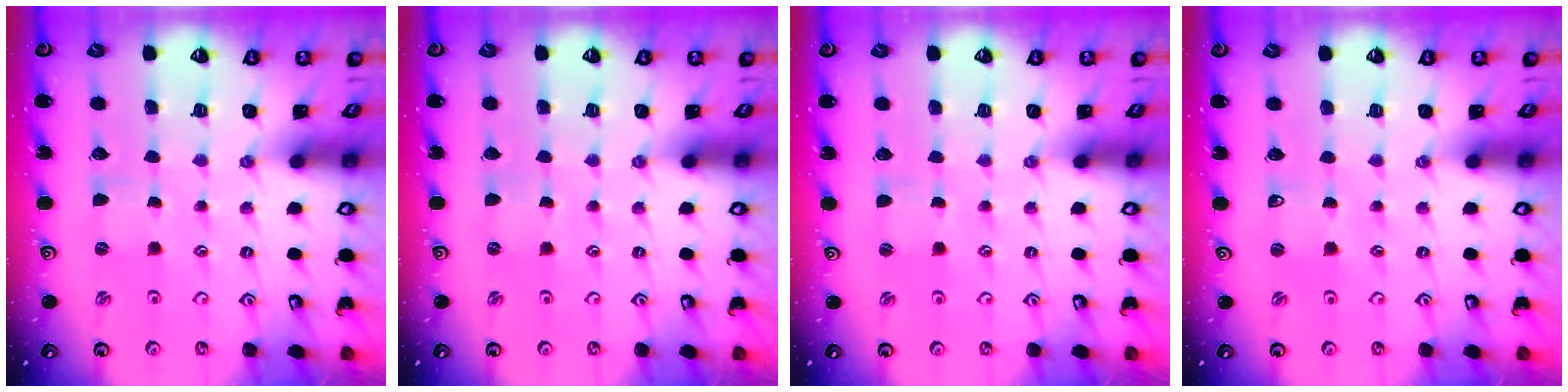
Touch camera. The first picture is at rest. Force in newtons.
{"total": 0.0}
{"total": 0.9, "press": 0.9, "slide": 0.0}
{"total": 0.6, "press": 0.6, "slide": 0.1}